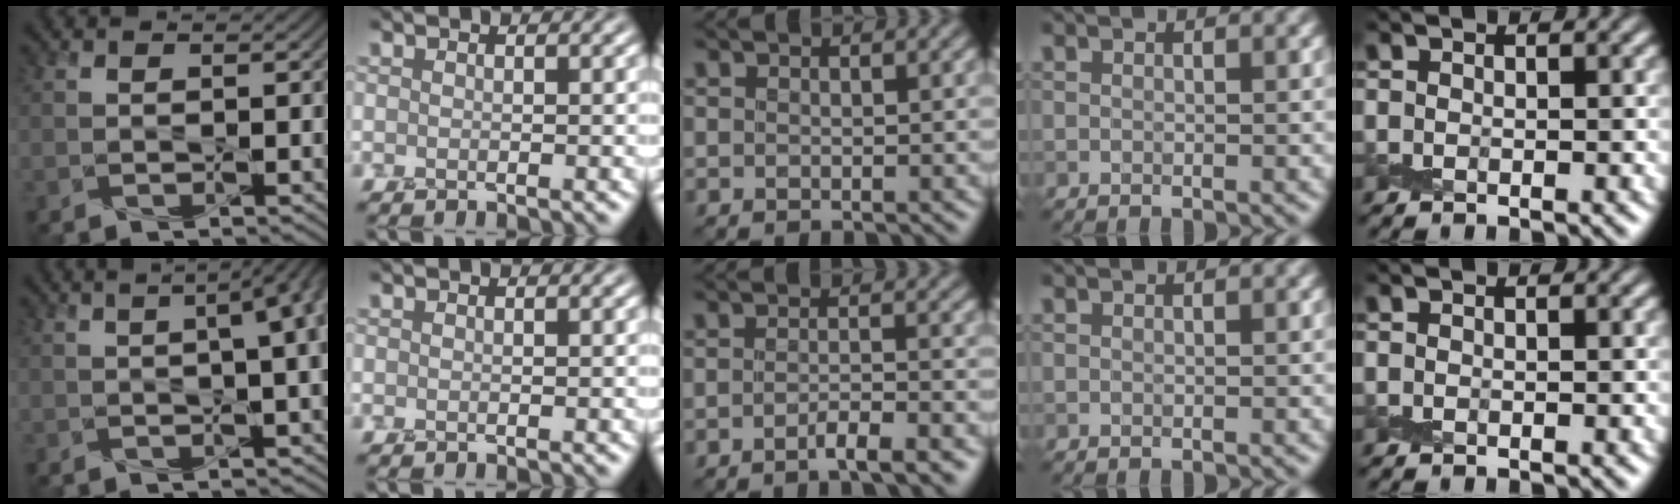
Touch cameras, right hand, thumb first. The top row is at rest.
{"thumb": {"total": 7.7, "force": [0.6, 2.3, 7.3], "torque": [-0.094, 0.015, -0.002]}, "middle": {"total": 2.6, "force": [-1.7, 0.4, 1.9], "torque": [-0.027, 0.006, -0.040]}}